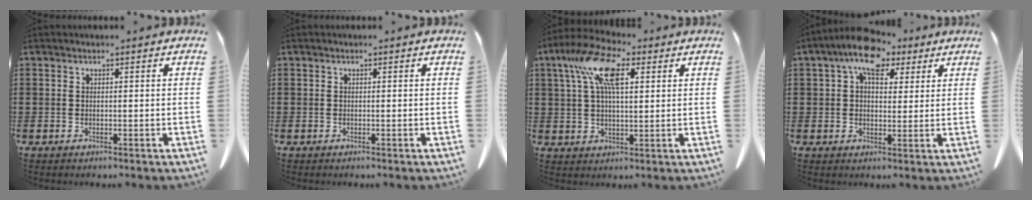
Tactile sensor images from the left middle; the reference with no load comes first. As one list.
[{"total": 0.0}, {"total": 10.5, "force": [4.4, 4.4, 8.4], "torque": [-0.185, 0.009, 0.074]}, {"total": 7.7, "force": [4.8, 4.0, 4.3], "torque": [-0.089, -0.001, 0.085]}]